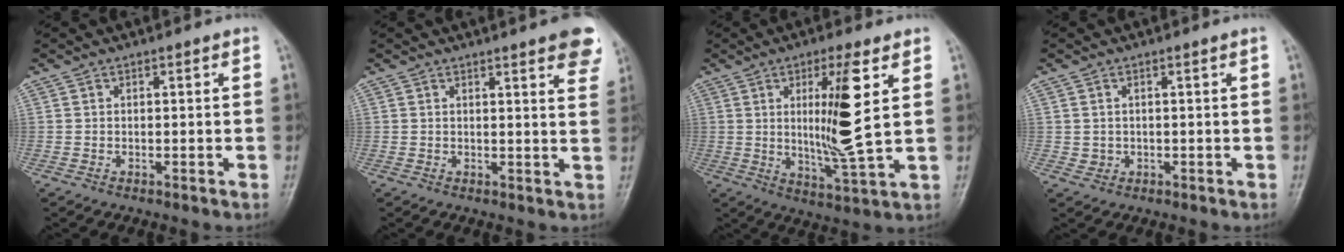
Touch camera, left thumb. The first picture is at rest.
{"total": 8.0, "force": [5.4, 1.4, 5.7], "torque": [-0.049, -0.017, 0.052]}
{"total": 12.1, "force": [2.9, 1.0, 11.7], "torque": [-0.212, -0.033, 0.053]}
{"total": 1.0, "force": [0.1, 0.9, 0.4], "torque": [-0.005, -0.002, 0.007]}